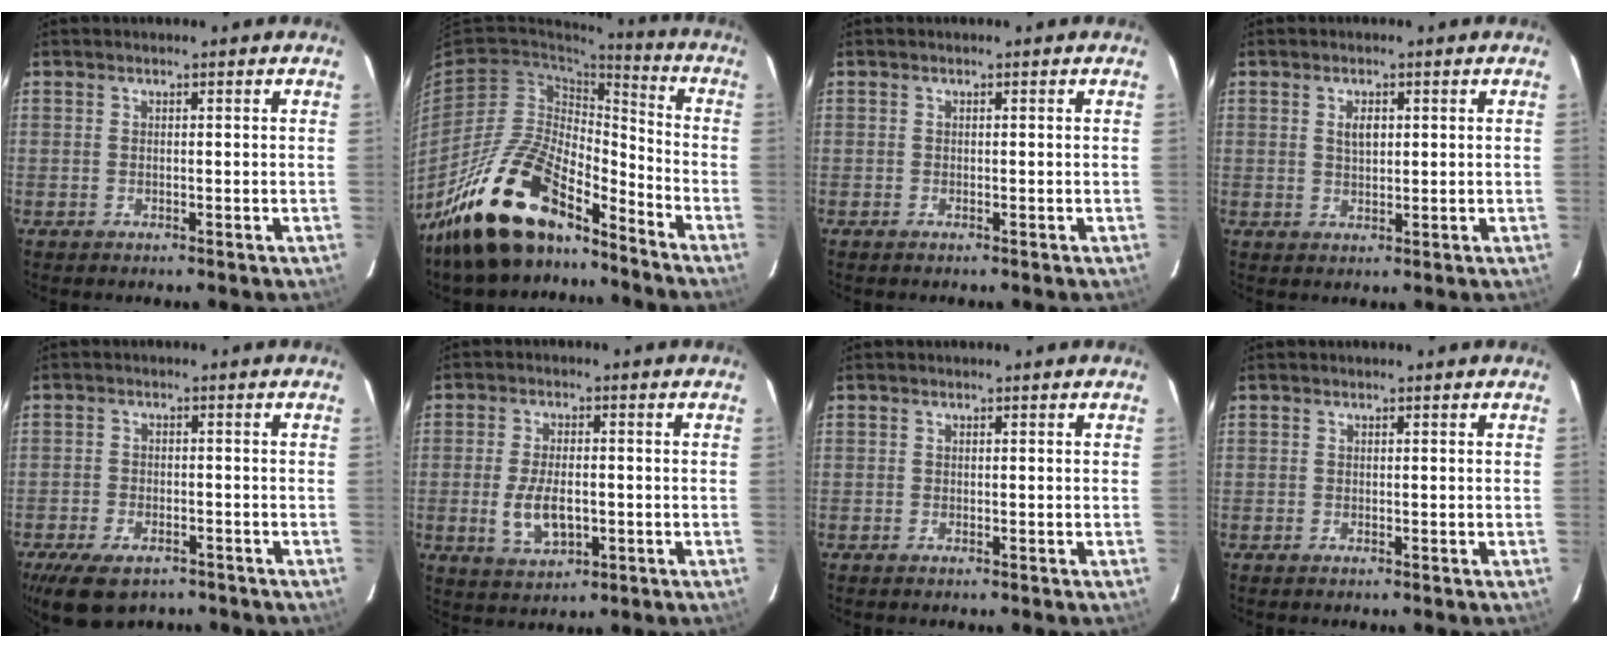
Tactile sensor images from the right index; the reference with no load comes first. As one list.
[{"total": 19.5, "force": [-15.0, 6.8, 10.4], "torque": [-0.210, 0.001, -0.272]}, {"total": 0.0}, {"total": 2.7, "force": [0.7, 1.5, 2.1], "torque": [-0.036, 0.004, 0.013]}, {"total": 10.2, "force": [-7.2, 4.9, 5.4], "torque": [-0.126, -0.016, -0.118]}, {"total": 7.5, "force": [-1.7, 3.7, 6.3], "torque": [-0.129, -0.008, -0.025]}, {"total": 0.0}, {"total": 0.0}]